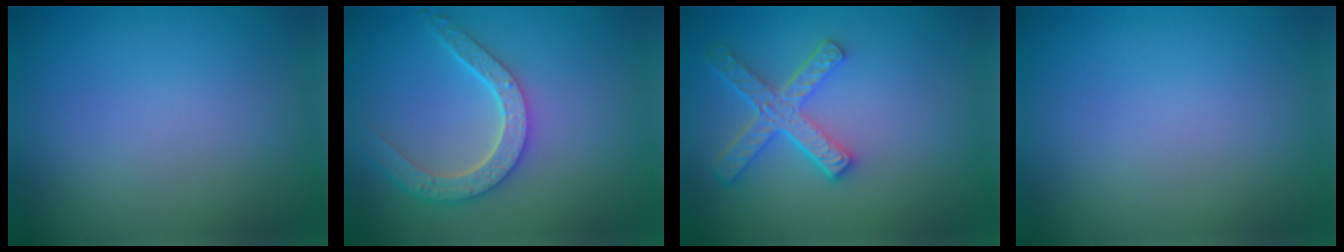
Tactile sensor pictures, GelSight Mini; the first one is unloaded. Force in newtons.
{"total": 4.6, "press": 3.8, "slide": 2.7}
{"total": 4.9, "press": 3.7, "slide": 3.2}
{"total": 0.0}